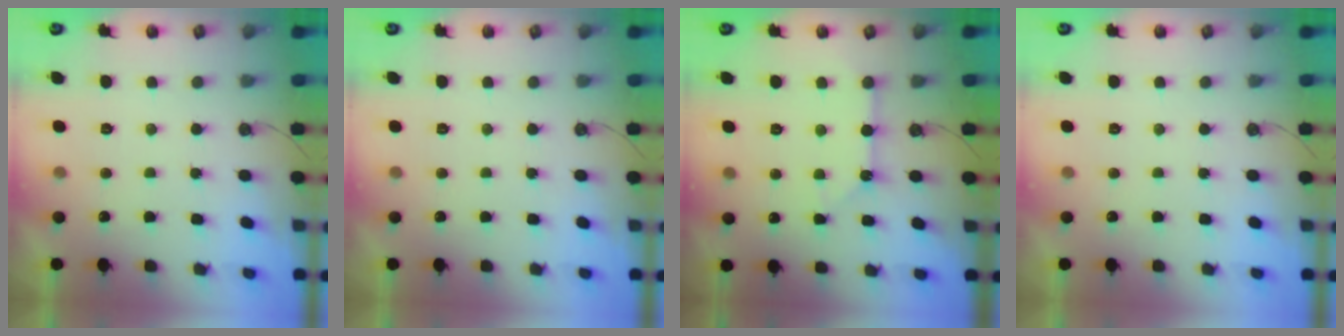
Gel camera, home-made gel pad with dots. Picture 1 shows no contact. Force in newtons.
{"total": 0.0}
{"total": 2.4, "press": 2.4, "slide": 0.4}
{"total": 0.0}